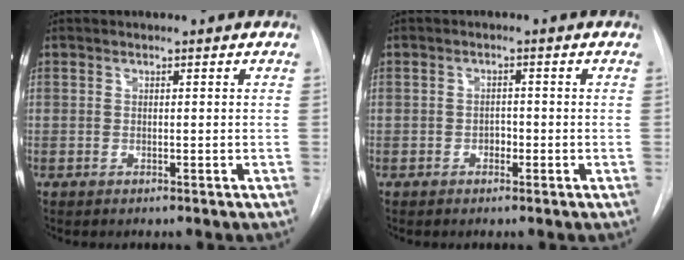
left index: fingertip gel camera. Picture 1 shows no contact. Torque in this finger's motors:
{"motor_torque": [0.15, -0.06, -0.03, -0.01]}